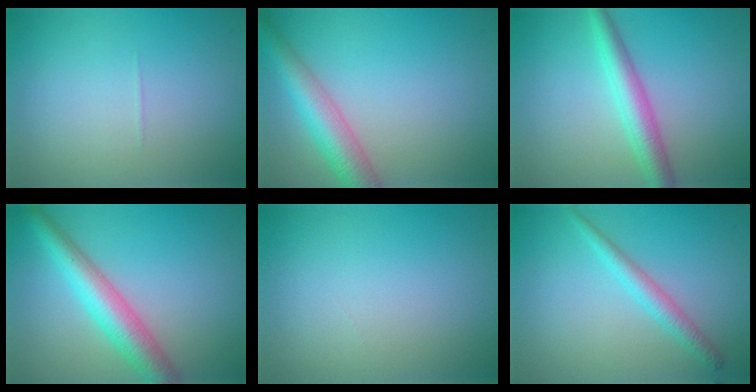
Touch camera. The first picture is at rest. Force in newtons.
{"total": 4.8, "press": 4.8, "slide": 0.1}
{"total": 3.6, "press": 3.6, "slide": 0.1}
{"total": 5.1, "press": 5.0, "slide": 0.3}
{"total": 0.0}
{"total": 2.2, "press": 2.2, "slide": 0.0}